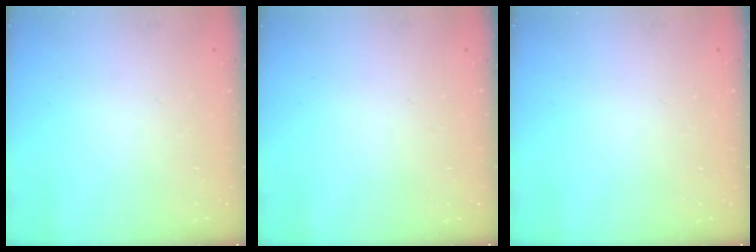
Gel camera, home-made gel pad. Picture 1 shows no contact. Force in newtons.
{"total": 0.0}
{"total": 0.0}